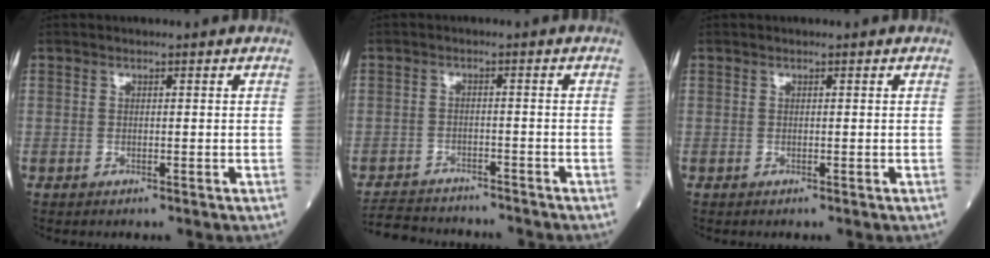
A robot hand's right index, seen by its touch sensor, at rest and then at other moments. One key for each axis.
{"total": 9.8, "fx": -9.3, "fy": 2.2, "fz": 2.2, "tx": -0.043, "ty": 0.000, "tz": -0.139}
{"total": 0.0}